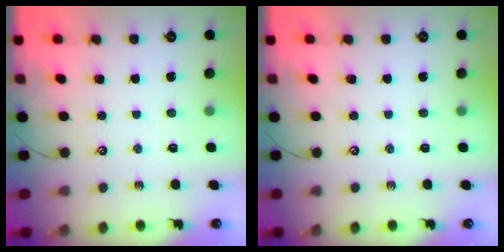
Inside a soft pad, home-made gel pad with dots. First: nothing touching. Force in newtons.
{"total": 0.0}